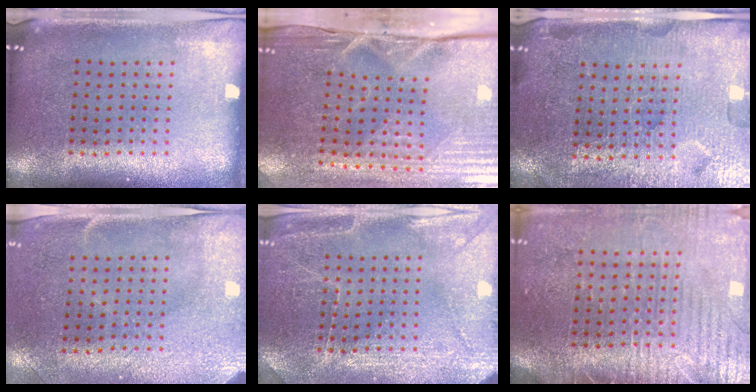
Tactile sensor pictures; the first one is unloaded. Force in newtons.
{"total": 4.7, "press": 4.0, "slide": 2.5}
{"total": 4.1, "press": 4.0, "slide": 1.1}
{"total": 2.9, "press": 2.4, "slide": 1.6}
{"total": 2.9, "press": 2.9, "slide": 0.2}
{"total": 3.7, "press": 3.3, "slide": 1.6}